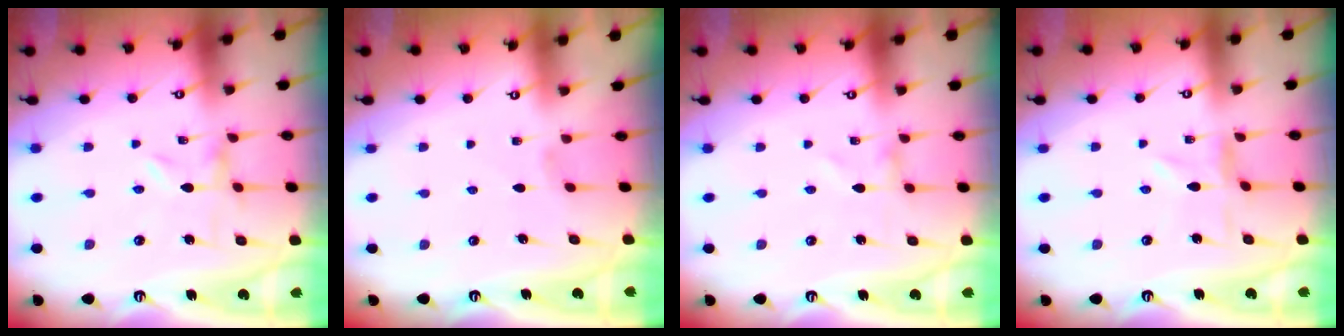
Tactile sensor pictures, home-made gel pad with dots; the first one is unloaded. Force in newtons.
{"total": 1.0, "press": 0.9, "slide": 0.4}
{"total": 0.7, "press": 0.6, "slide": 0.1}
{"total": 1.3, "press": 1.2, "slide": 0.3}